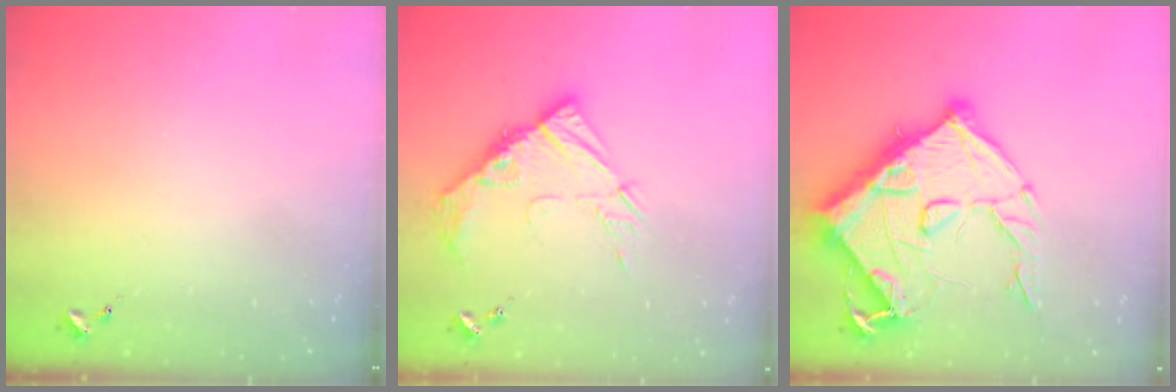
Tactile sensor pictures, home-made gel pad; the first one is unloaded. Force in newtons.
{"total": 12.2, "press": 12.1, "slide": 0.9}
{"total": 22.3, "press": 22.2, "slide": 1.4}